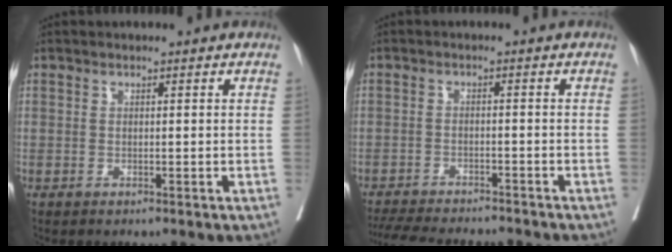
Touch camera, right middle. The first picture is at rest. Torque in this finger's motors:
{"motor_torque": [0.20, -0.34, 0.09, 0.06]}